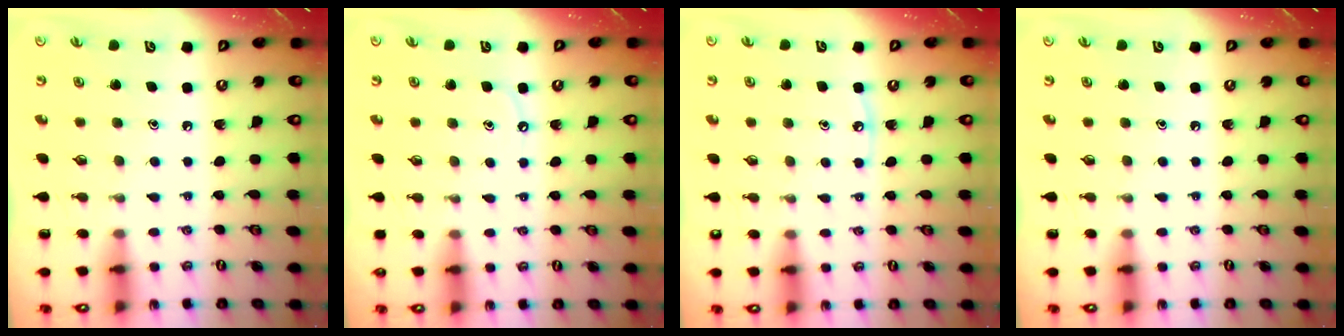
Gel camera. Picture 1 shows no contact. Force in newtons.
{"total": 3.8, "press": 3.7, "slide": 0.6}
{"total": 3.6, "press": 3.6, "slide": 0.5}
{"total": 0.0}